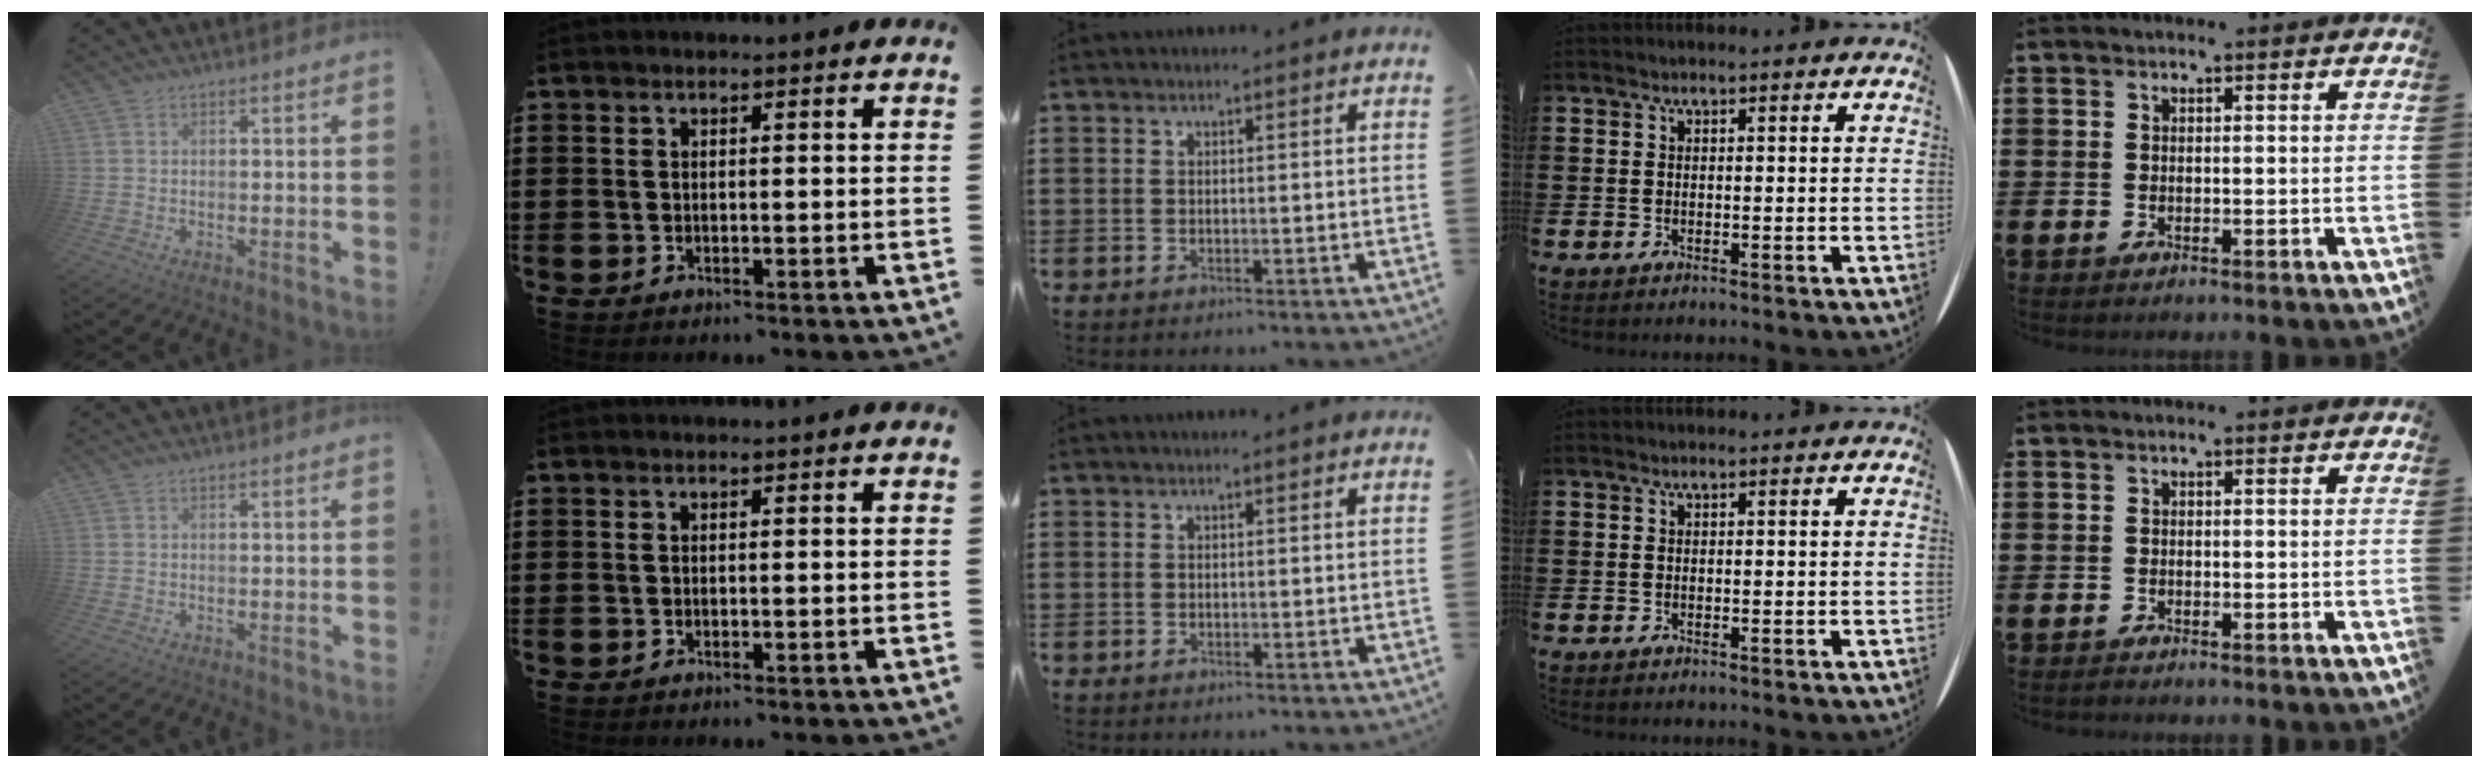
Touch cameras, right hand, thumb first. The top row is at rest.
{}